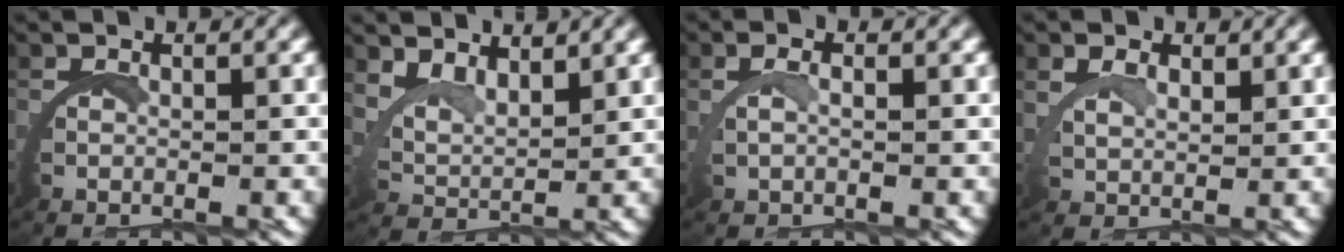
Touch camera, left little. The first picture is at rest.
{"total": 4.2, "force": [3.5, 1.8, 1.5], "torque": [-0.049, -0.005, 0.057]}
{"total": 1.2, "force": [0.5, -0.2, 1.0], "torque": [-0.029, 0.004, 0.011]}
{"total": 2.0, "force": [1.9, -0.1, 0.7], "torque": [-0.021, -0.003, 0.039]}